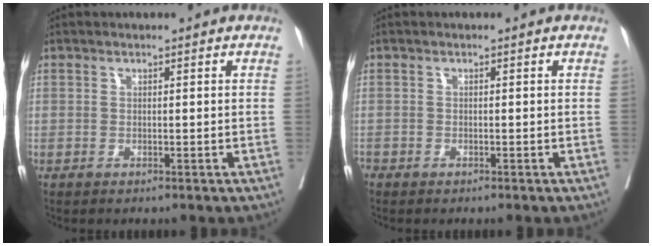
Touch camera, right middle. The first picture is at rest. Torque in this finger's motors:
{"motor_torque": [-0.15, -0.09, 0.02, -0.02]}